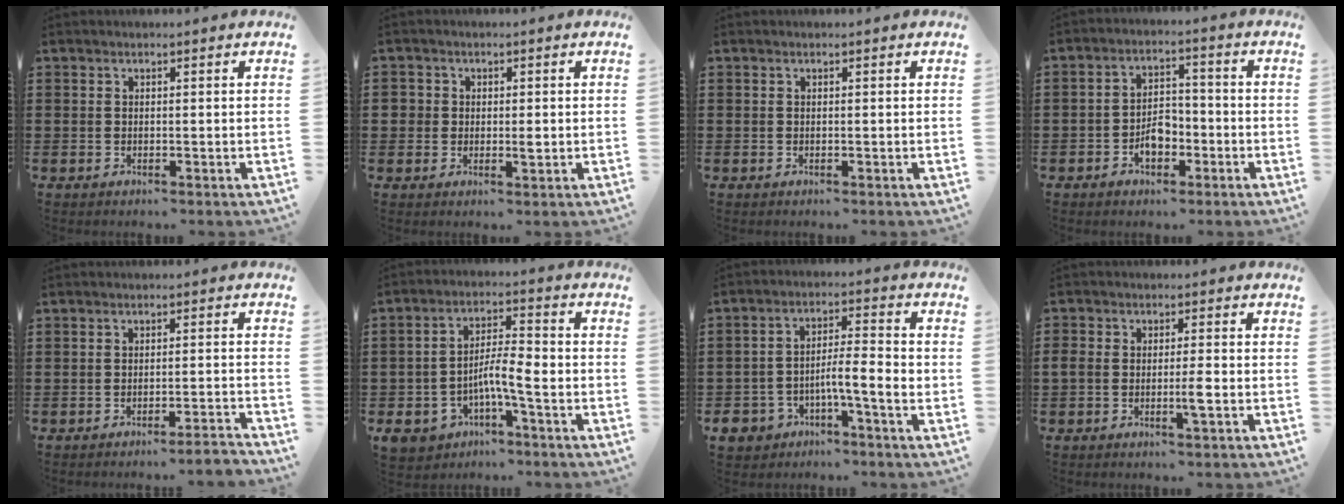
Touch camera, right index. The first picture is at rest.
{"total": 2.2, "force": [0.1, 1.9, 1.2], "torque": [-0.028, 0.008, 0.000]}
{"total": 0.0}
{"total": 4.4, "force": [-2.2, 2.8, 2.6], "torque": [-0.040, 0.004, -0.043]}
{"total": 2.7, "force": [-2.4, -0.3, 1.2], "torque": [-0.019, -0.002, -0.048]}
{"total": 6.6, "force": [-2.6, 3.0, 5.2], "torque": [-0.113, 0.002, -0.053]}
{"total": 6.2, "force": [-3.0, 2.2, 4.9], "torque": [-0.098, 0.001, -0.058]}
{"total": 3.4, "force": [-1.2, 1.0, 3.0], "torque": [-0.061, 0.002, -0.025]}